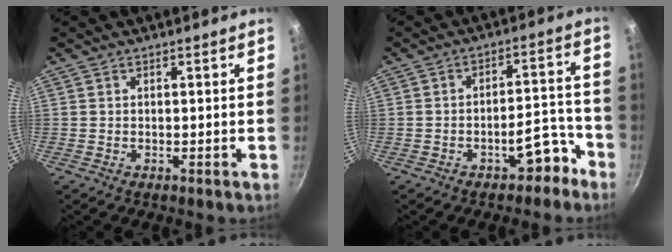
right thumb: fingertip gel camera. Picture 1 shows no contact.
{"total": 7.5, "force": [-4.5, 3.7, 4.6], "torque": [-0.021, 0.066, -0.046]}